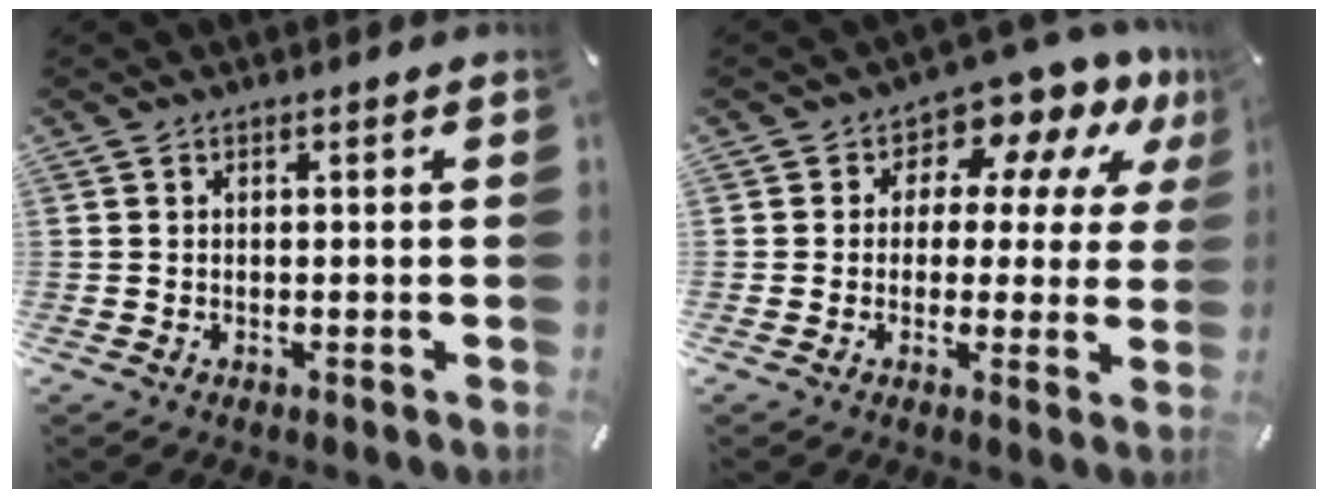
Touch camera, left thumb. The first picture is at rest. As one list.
[{"total": 8.3, "force": [4.6, 5.6, 4.1], "torque": [-0.064, -0.032, 0.080]}]